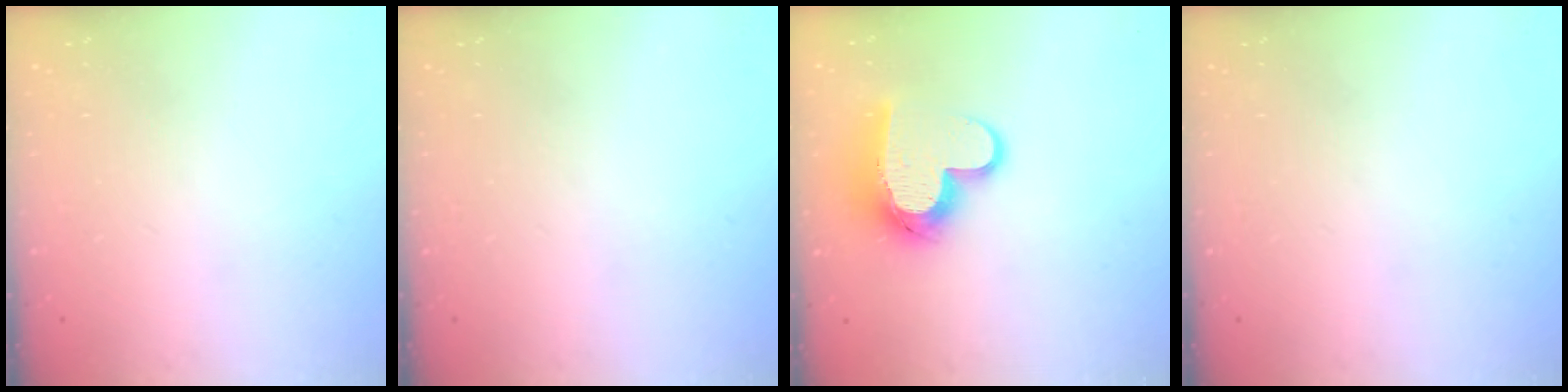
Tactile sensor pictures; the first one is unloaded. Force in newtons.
{"total": 0.0}
{"total": 13.2, "press": 13.2, "slide": 0.9}
{"total": 0.0}